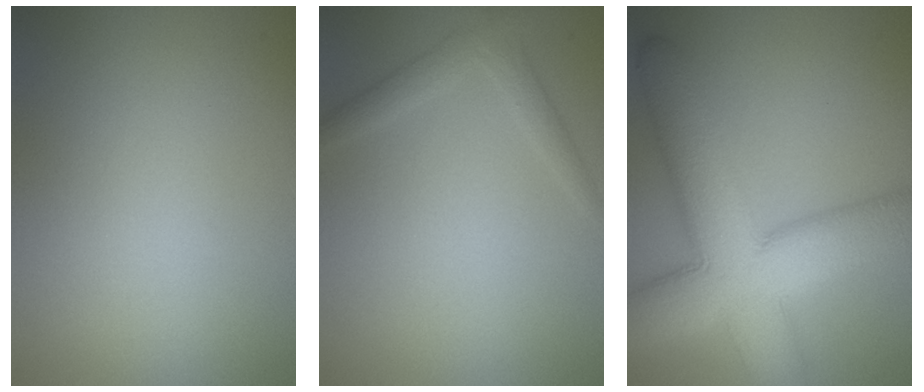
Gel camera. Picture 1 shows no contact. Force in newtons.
{"total": 1.9, "press": 1.9, "slide": 0.2}
{"total": 11.9, "press": 11.9, "slide": 0.4}